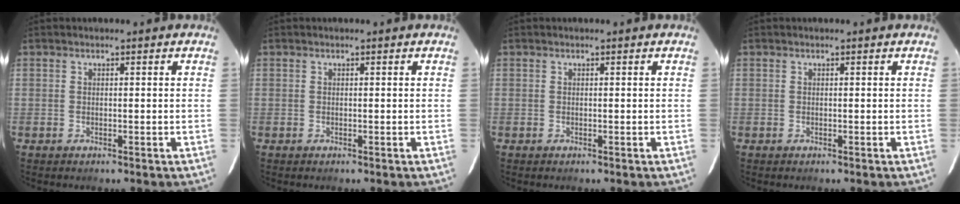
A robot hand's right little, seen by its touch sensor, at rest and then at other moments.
{"total": 0.0}
{"total": 0.0}
{"total": 0.0}